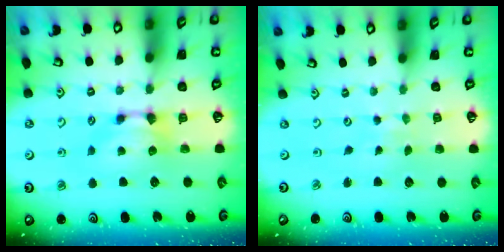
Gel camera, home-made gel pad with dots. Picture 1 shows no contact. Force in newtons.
{"total": 5.6, "press": 5.6, "slide": 0.2}